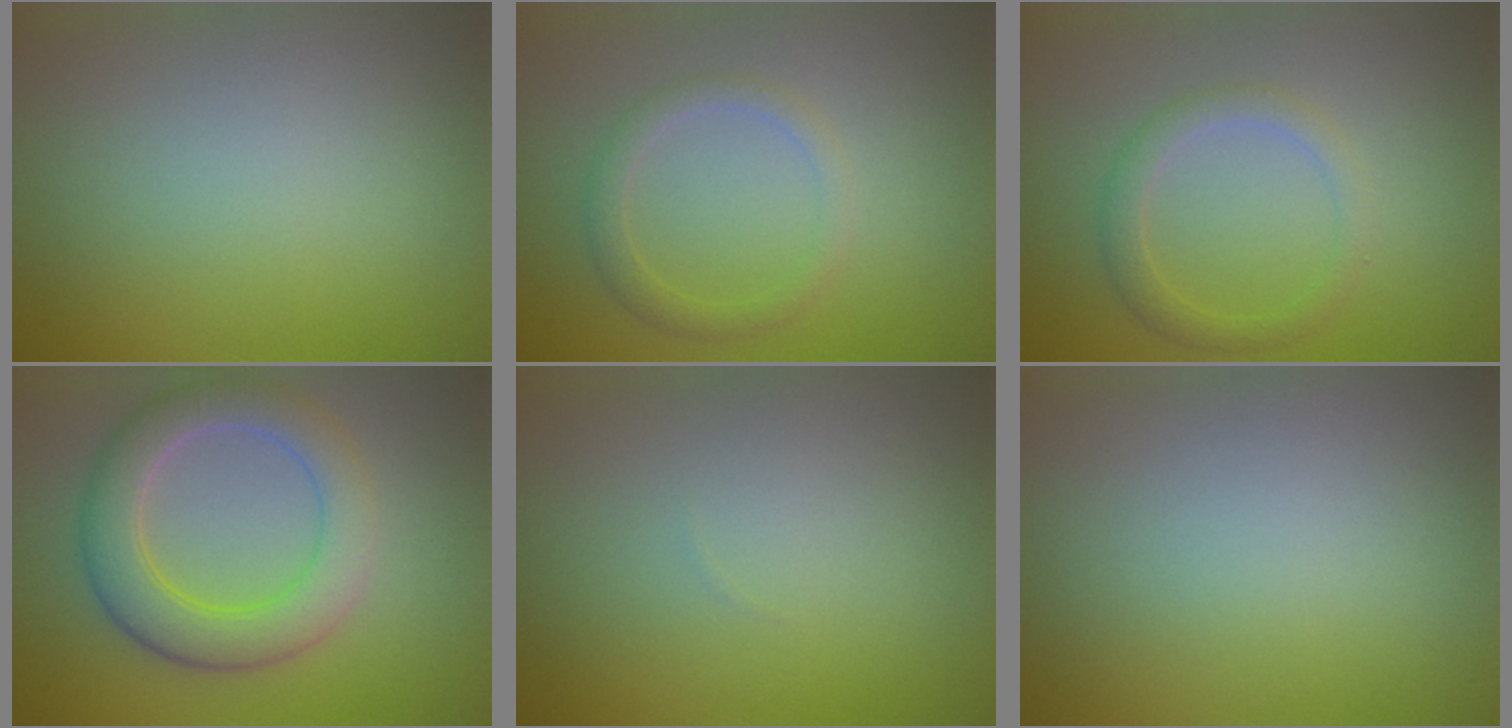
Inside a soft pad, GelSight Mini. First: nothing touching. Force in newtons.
{"total": 1.9, "press": 1.9, "slide": 0.1}
{"total": 2.1, "press": 2.1, "slide": 0.1}
{"total": 5.9, "press": 5.9, "slide": 0.1}
{"total": 0.0}
{"total": 0.0}